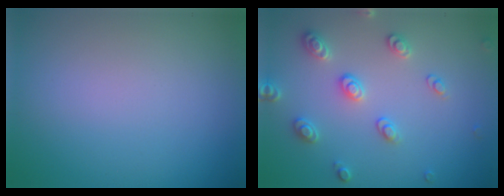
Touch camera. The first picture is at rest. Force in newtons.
{"total": 3.0, "press": 2.9, "slide": 0.6}